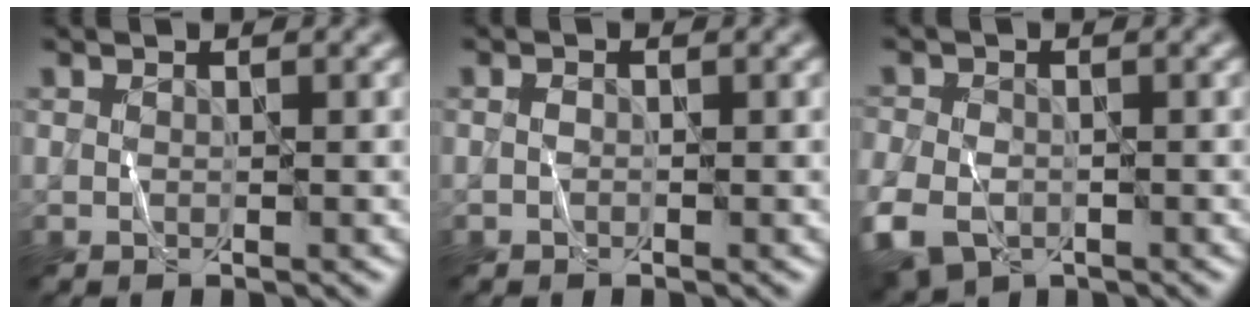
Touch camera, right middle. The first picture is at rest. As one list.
[{"total": 0.6, "force": [-0.2, 0.5, 0.3], "torque": [-0.008, 0.002, -0.005]}, {"total": 5.3, "force": [-2.7, 3.5, 3.0], "torque": [-0.071, -0.014, -0.056]}]